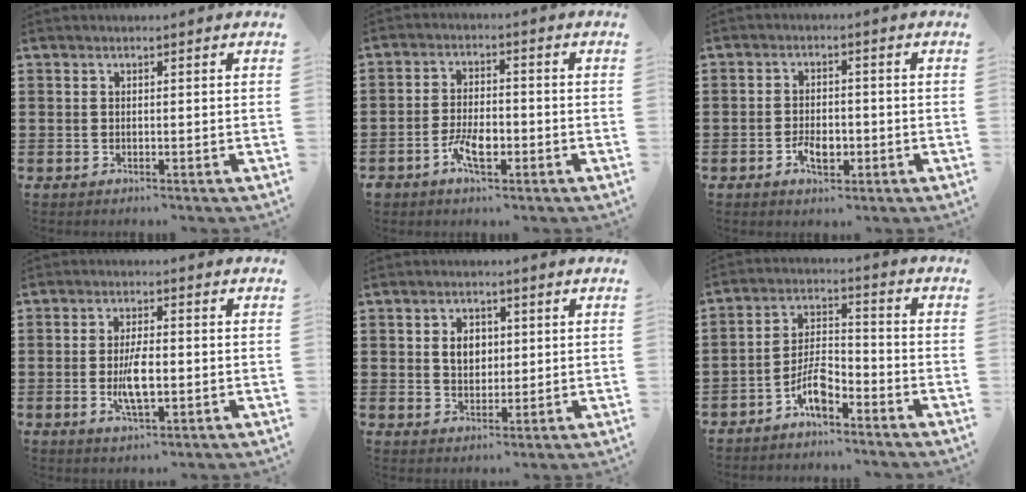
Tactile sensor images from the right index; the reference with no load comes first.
{"total": 5.3, "force": [-2.5, 2.4, 4.0], "torque": [-0.086, 0.002, -0.048]}
{"total": 3.9, "force": [-1.5, 2.1, 2.9], "torque": [-0.043, 0.001, -0.027]}
{"total": 5.9, "force": [-0.9, 2.1, 5.4], "torque": [-0.108, -0.002, -0.019]}
{"total": 3.9, "force": [0.6, 2.9, 2.6], "torque": [-0.052, 0.008, 0.007]}
{"total": 6.1, "force": [-4.1, 2.2, 3.9], "torque": [-0.085, 0.010, -0.081]}